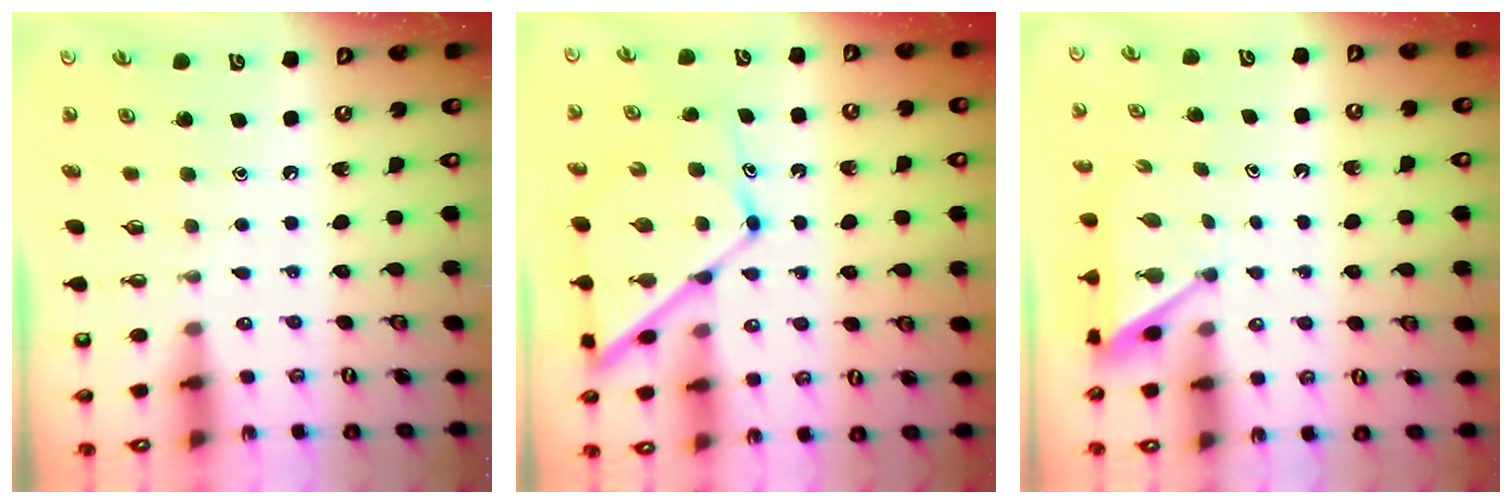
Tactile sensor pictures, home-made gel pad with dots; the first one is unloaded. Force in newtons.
{"total": 13.4, "press": 13.3, "slide": 1.2}
{"total": 4.8, "press": 4.8, "slide": 0.3}